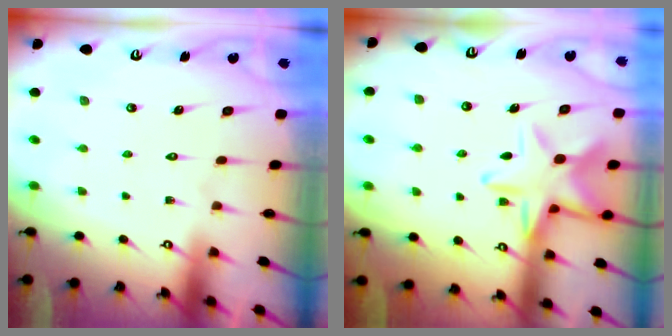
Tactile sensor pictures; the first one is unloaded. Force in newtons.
{"total": 14.1, "press": 14.0, "slide": 1.0}